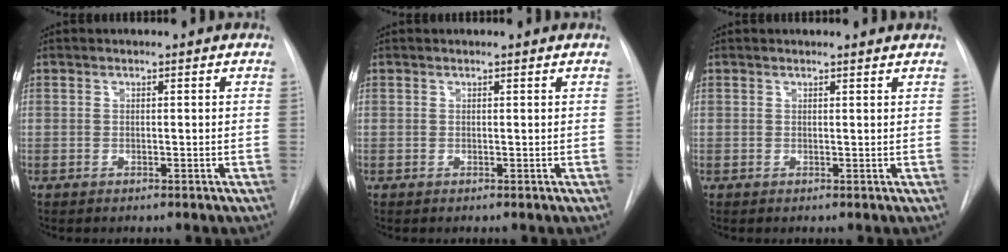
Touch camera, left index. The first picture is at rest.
{"total": 0.7, "force": [0.7, 0.0, 0.1], "torque": [-0.007, 0.002, 0.008]}
{"total": 2.5, "force": [2.4, 0.2, 0.3], "torque": [-0.008, 0.003, 0.021]}